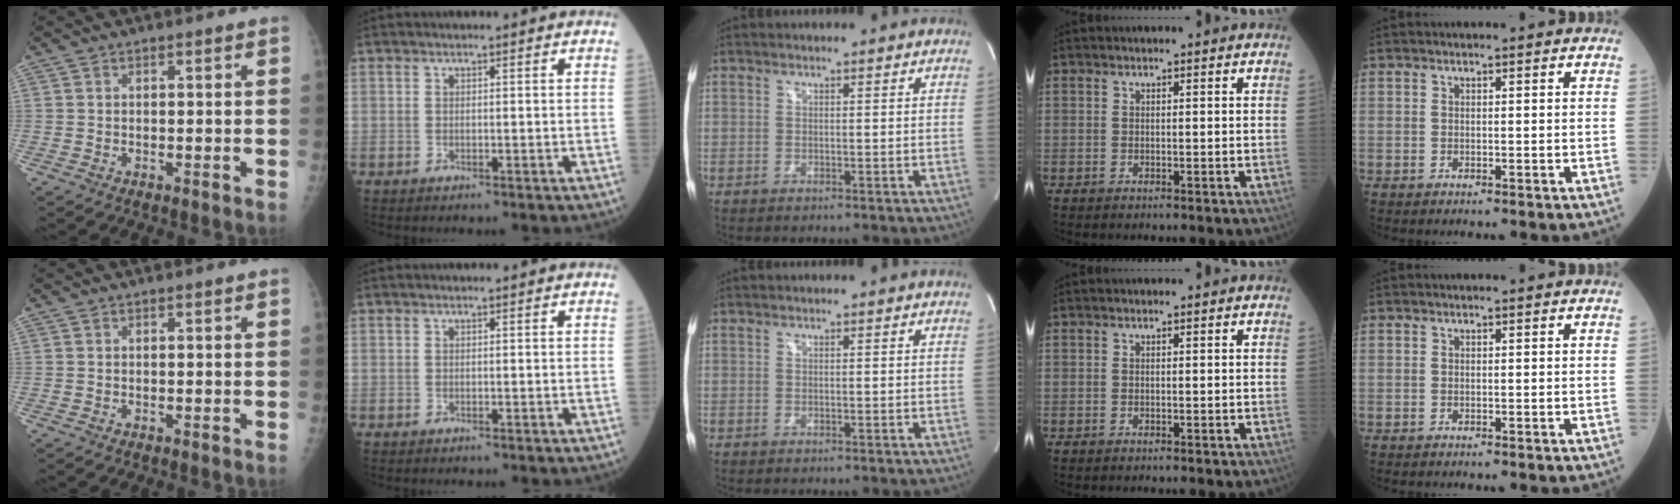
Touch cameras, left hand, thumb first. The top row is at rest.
{}